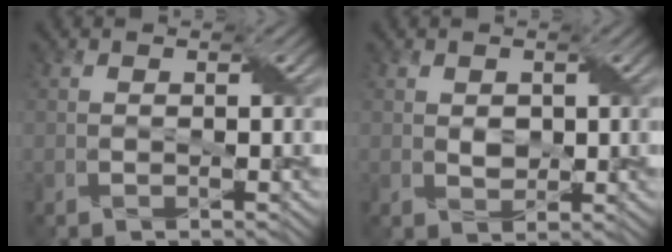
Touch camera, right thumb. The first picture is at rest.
{"total": 1.6, "force": [0.4, 1.3, 0.9], "torque": [-0.026, -0.004, 0.010]}